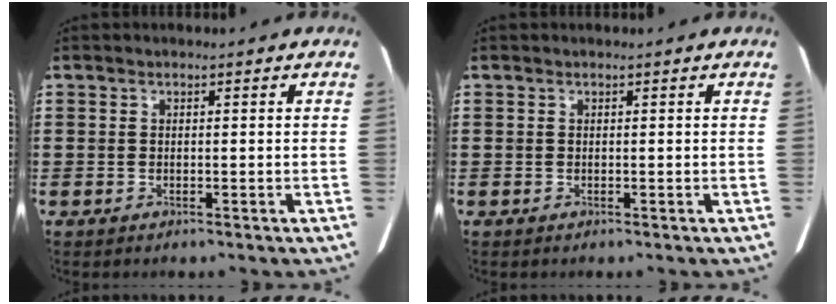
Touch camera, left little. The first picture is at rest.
{"total": 0.0}